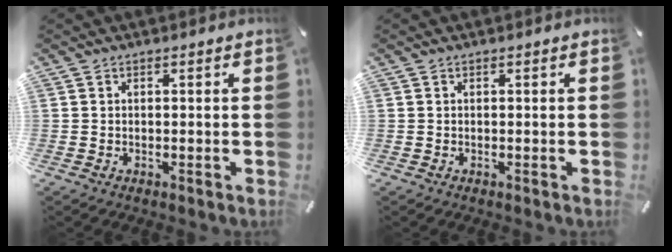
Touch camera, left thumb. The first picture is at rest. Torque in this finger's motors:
{"motor_torque": [-0.09, 0.03, -0.04, 0.01, 0.00]}